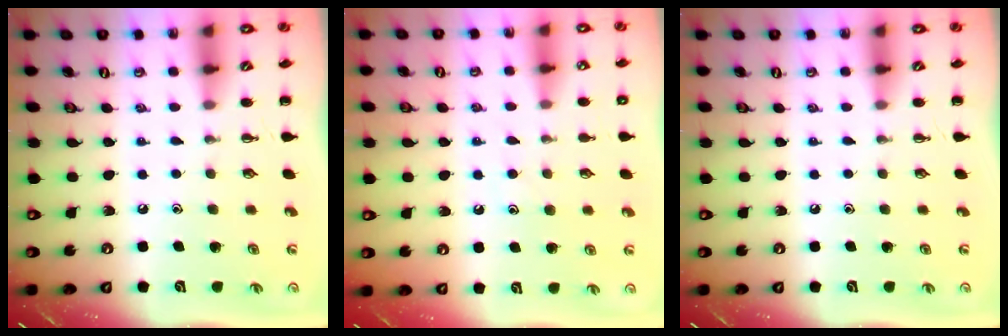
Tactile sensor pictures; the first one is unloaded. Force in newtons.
{"total": 7.0, "press": 6.9, "slide": 1.0}
{"total": 0.0}